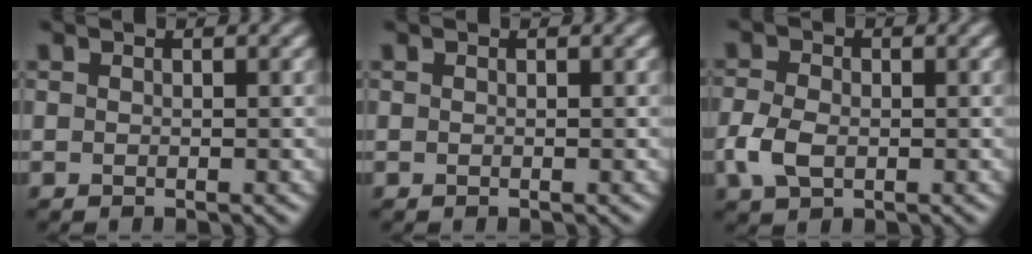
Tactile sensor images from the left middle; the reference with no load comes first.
{"total": 0.0}
{"total": 3.6, "force": [-0.8, 2.5, 2.5], "torque": [-0.065, -0.003, -0.021]}